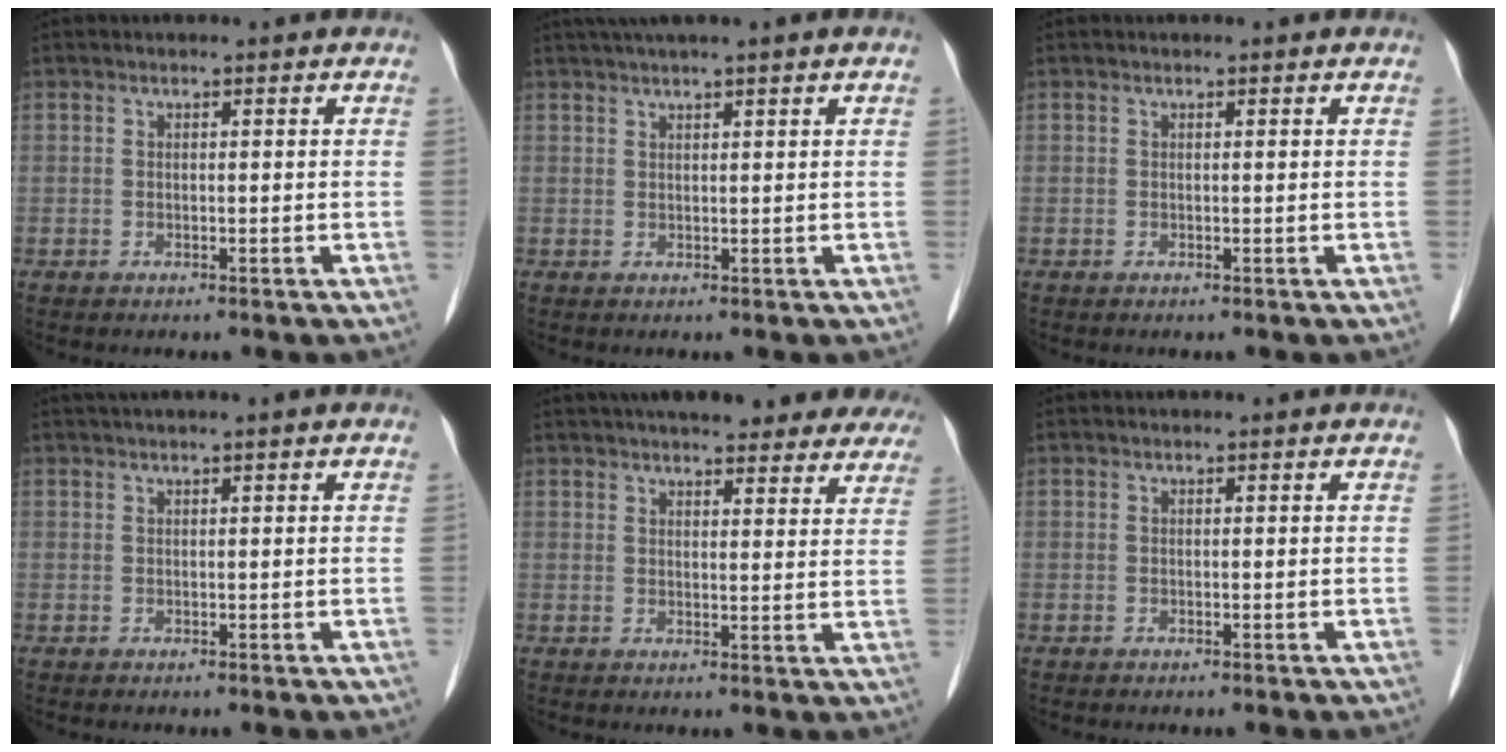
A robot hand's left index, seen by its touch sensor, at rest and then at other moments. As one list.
[{"total": 5.2, "force": [3.9, -0.6, 3.3], "torque": [-0.053, 0.034, 0.068]}, {"total": 0.0}, {"total": 1.8, "force": [1.3, -0.4, 1.2], "torque": [-0.025, 0.019, 0.030]}, {"total": 21.7, "force": [18.8, 5.4, 9.5], "torque": [-0.125, 0.018, 0.223]}, {"total": 0.0}]